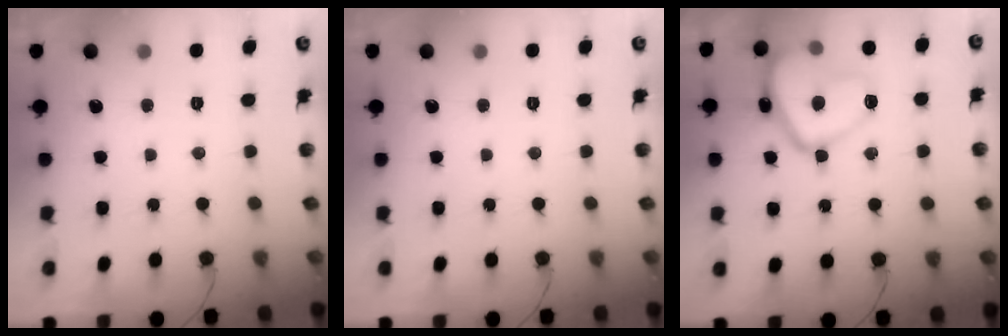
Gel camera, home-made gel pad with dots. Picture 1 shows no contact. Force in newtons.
{"total": 0.0}
{"total": 14.7, "press": 14.6, "slide": 1.4}